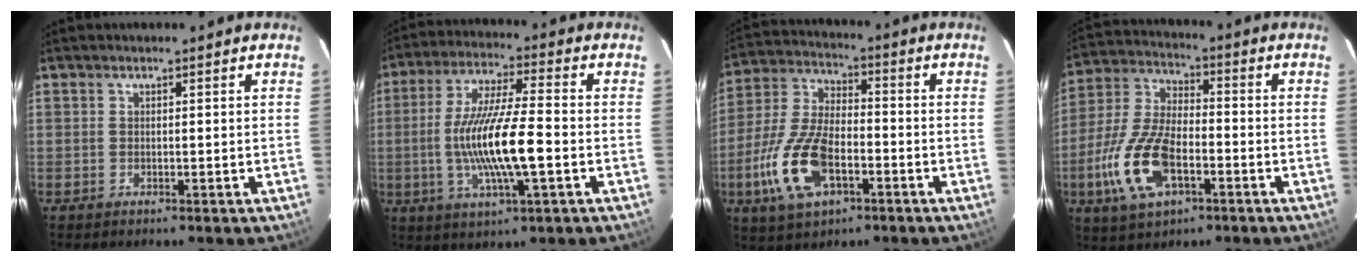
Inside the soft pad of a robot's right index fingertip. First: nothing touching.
{"total": 14.7, "force": [-2.8, 2.1, 14.2], "torque": [-0.275, -0.006, -0.049]}
{"total": 15.2, "force": [-5.8, 7.4, 11.9], "torque": [-0.271, -0.004, -0.107]}
{"total": 15.4, "force": [-5.7, 7.4, 12.3], "torque": [-0.279, -0.004, -0.105]}